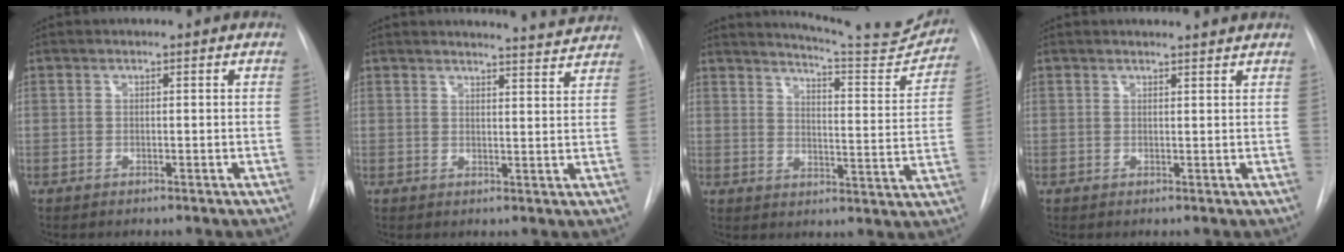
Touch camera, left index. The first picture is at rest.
{"total": 6.8, "force": [6.7, -0.3, 0.6], "torque": [-0.012, -0.020, 0.068]}
{"total": 14.8, "force": [14.3, 0.4, 4.0], "torque": [-0.062, -0.075, 0.172]}
{"total": 2.6, "force": [2.6, -0.2, 0.5], "torque": [-0.010, -0.001, 0.024]}